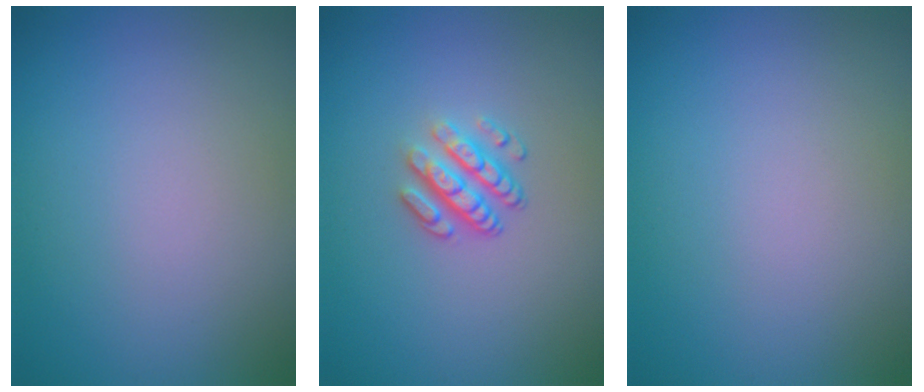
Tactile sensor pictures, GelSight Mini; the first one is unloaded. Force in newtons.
{"total": 3.2, "press": 2.3, "slide": 2.2}
{"total": 0.0}